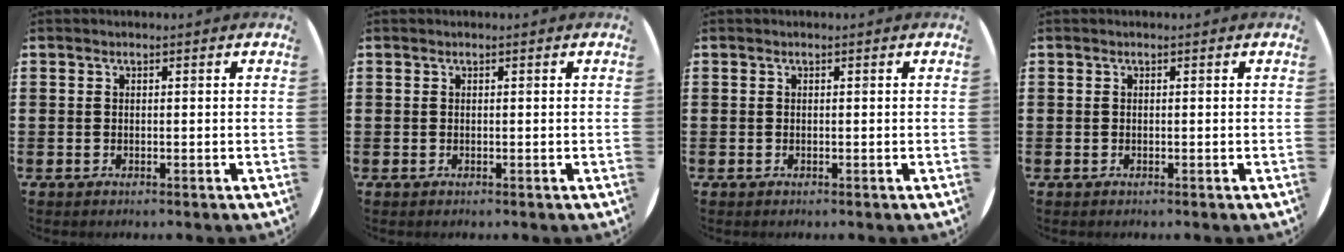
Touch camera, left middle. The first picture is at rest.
{"total": 0.0}
{"total": 0.0}
{"total": 0.0}